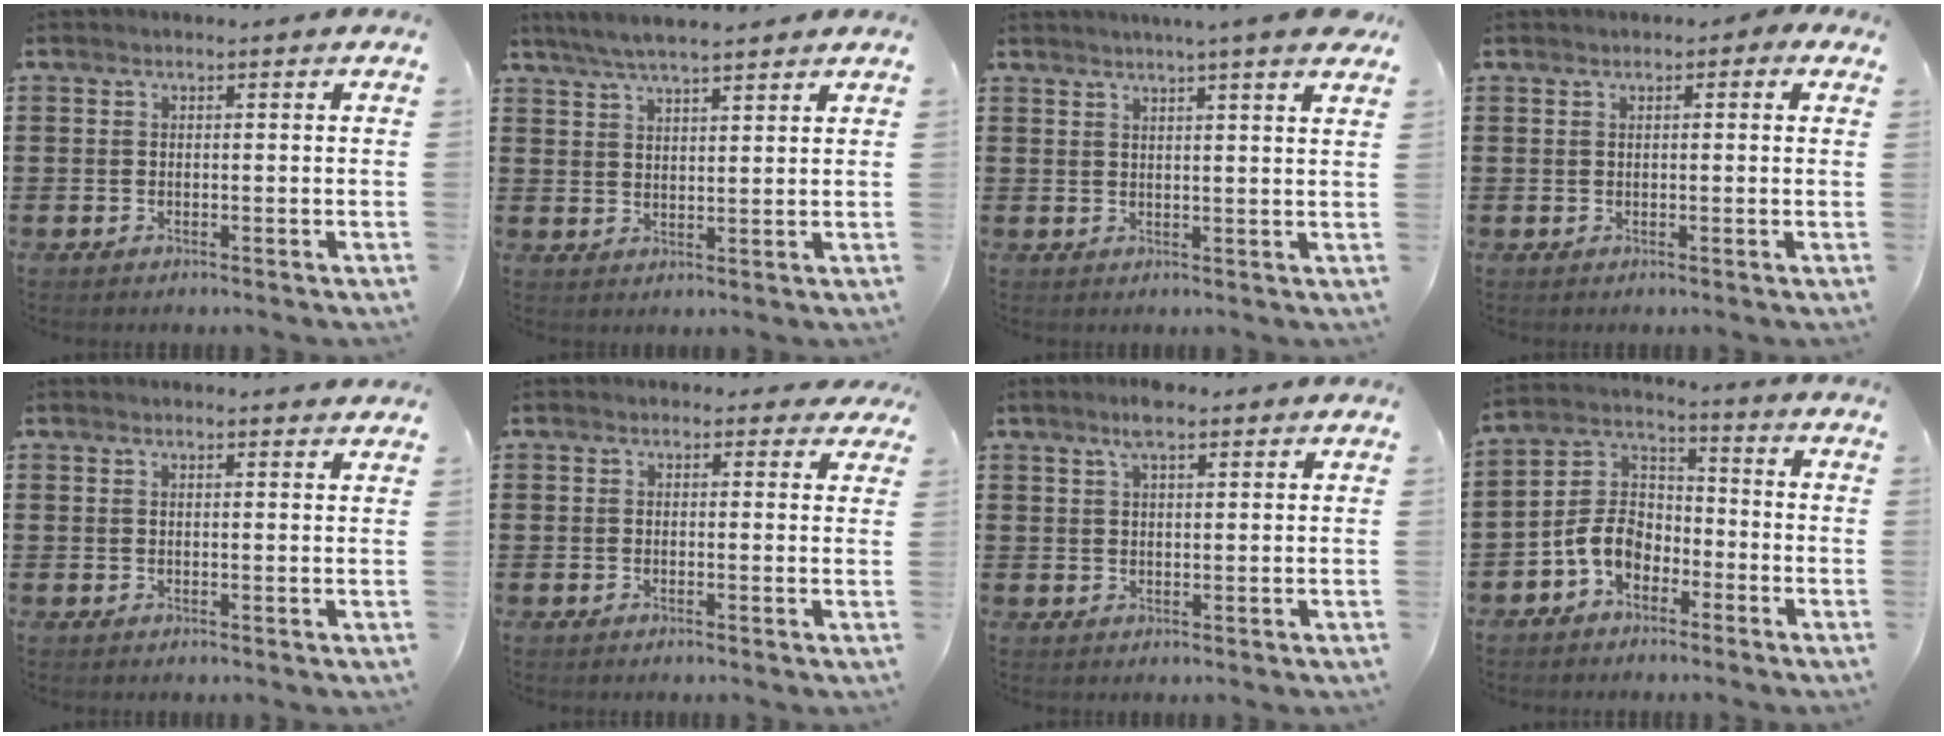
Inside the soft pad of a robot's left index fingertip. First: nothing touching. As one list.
[{"total": 4.6, "force": [4.1, 0.5, 2.1], "torque": [-0.051, -0.006, 0.074]}, {"total": 4.1, "force": [3.5, -0.8, 1.9], "torque": [-0.040, -0.013, 0.060]}, {"total": 1.0, "force": [0.4, 0.6, 0.7], "torque": [-0.016, 0.008, 0.005]}, {"total": 1.4, "force": [1.4, 0.1, 0.3], "torque": [-0.010, 0.001, 0.027]}, {"total": 1.3, "force": [0.8, 0.9, 0.5], "torque": [-0.006, 0.005, 0.012]}, {"total": 4.0, "force": [2.8, 1.0, 2.7], "torque": [-0.059, 0.004, 0.049]}, {"total": 7.1, "force": [-3.7, 4.7, 3.7], "torque": [-0.107, 0.005, -0.082]}]